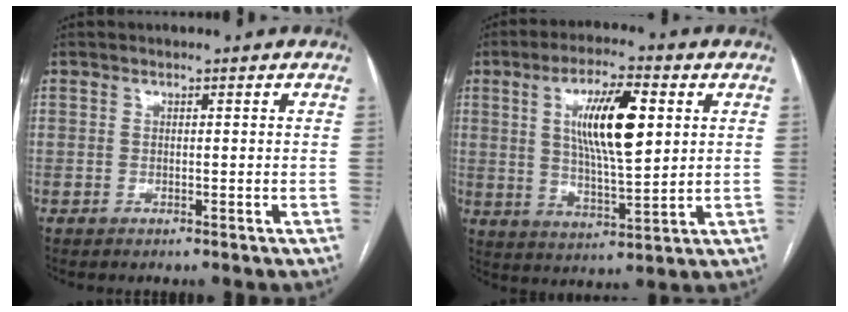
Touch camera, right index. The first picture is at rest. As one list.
[{"total": 12.2, "force": [3.3, 2.6, 11.4], "torque": [-0.209, 0.005, 0.059]}]